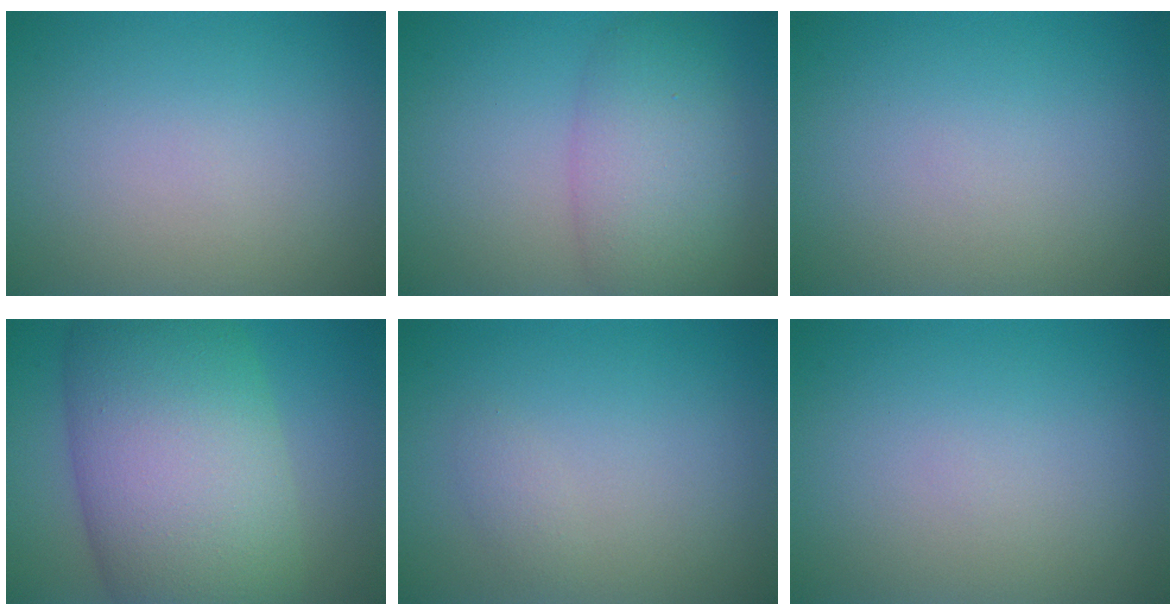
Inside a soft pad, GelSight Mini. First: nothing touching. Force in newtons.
{"total": 5.7, "press": 5.7, "slide": 0.5}
{"total": 0.0}
{"total": 14.4, "press": 14.4, "slide": 0.3}
{"total": 0.8, "press": 0.8, "slide": 0.0}
{"total": 0.0}